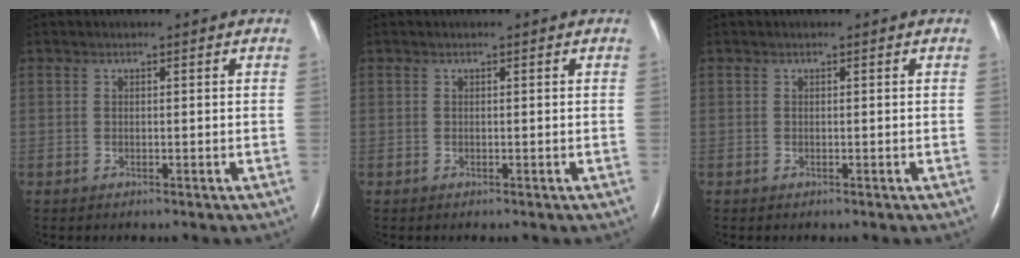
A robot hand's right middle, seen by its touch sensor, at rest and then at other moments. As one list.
[{"total": 0.0}, {"total": 0.0}]